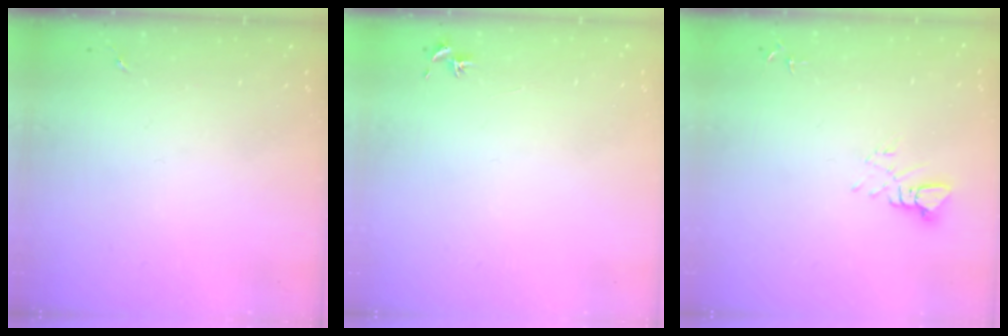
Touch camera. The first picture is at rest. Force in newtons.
{"total": 0.8, "press": 0.7, "slide": 0.3}
{"total": 5.3, "press": 5.3, "slide": 0.3}